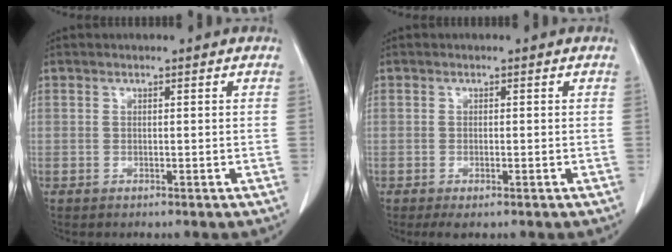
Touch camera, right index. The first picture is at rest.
{"total": 2.0, "force": [-1.1, 0.5, 1.6], "torque": [-0.028, -0.005, -0.016]}